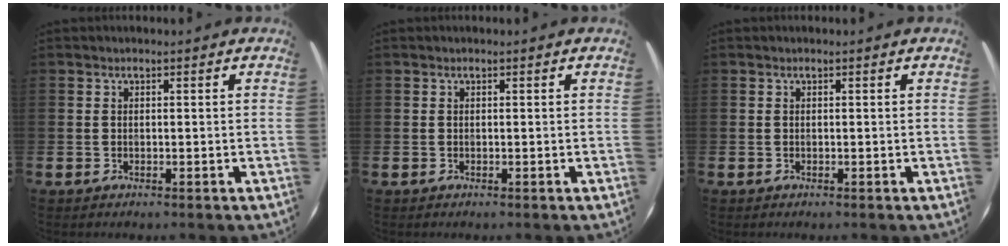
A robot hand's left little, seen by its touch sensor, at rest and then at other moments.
{"total": 0.0}
{"total": 0.0}